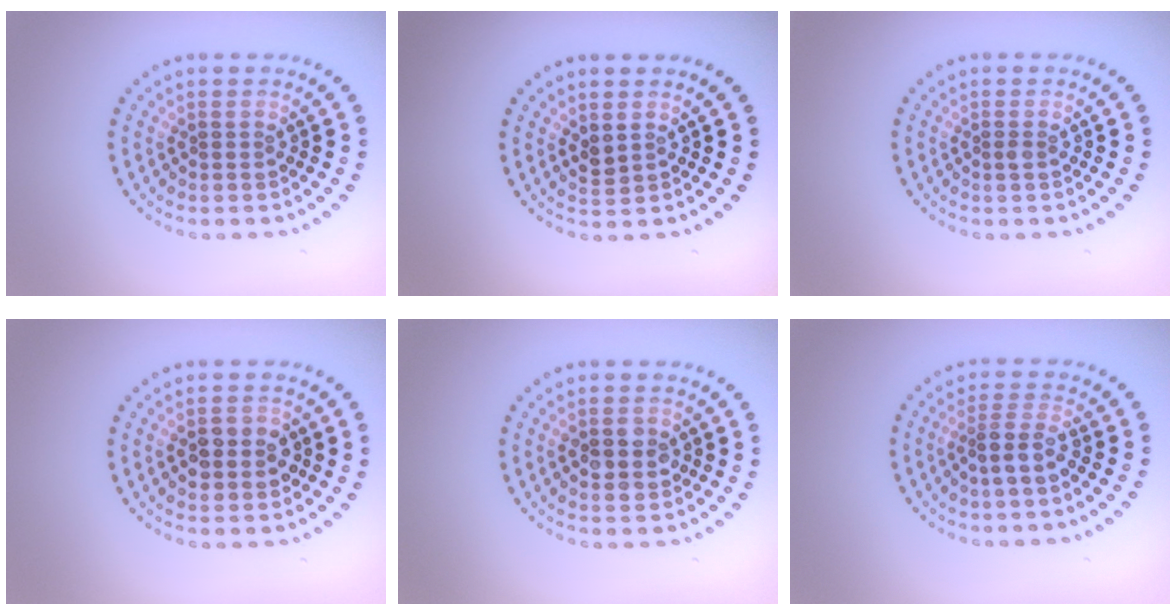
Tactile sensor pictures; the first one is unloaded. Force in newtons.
{"total": 1.0, "press": 0.9, "slide": 0.5}
{"total": 0.6, "press": 0.5, "slide": 0.3}
{"total": 2.9, "press": 2.9, "slide": 0.2}
{"total": 2.8, "press": 2.8, "slide": 0.2}
{"total": 2.6, "press": 2.0, "slide": 1.5}